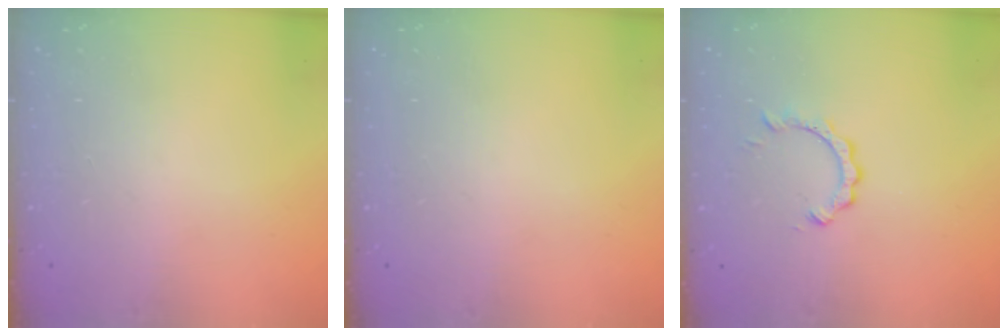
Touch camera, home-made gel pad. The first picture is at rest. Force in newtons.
{"total": 0.0}
{"total": 2.8, "press": 2.8, "slide": 0.2}